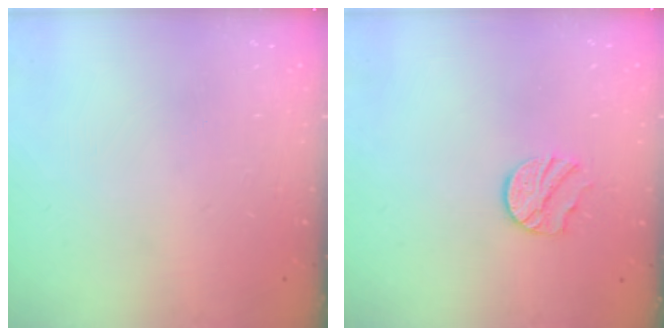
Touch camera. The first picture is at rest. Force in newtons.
{"total": 8.3, "press": 8.3, "slide": 0.2}